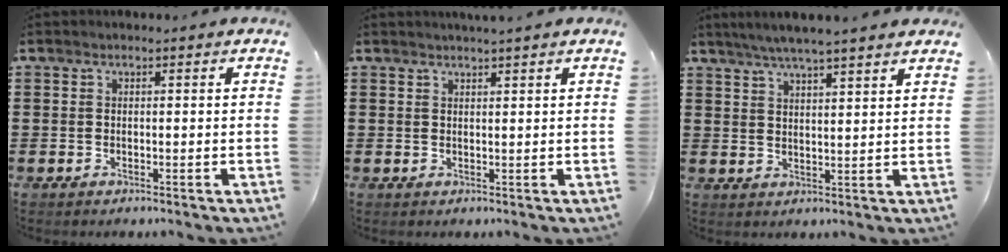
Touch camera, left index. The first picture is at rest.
{"total": 1.2, "force": [1.2, -0.1, 0.2], "torque": [-0.006, -0.001, 0.023]}
{"total": 4.6, "force": [4.1, -0.4, 2.0], "torque": [-0.051, -0.012, 0.071]}